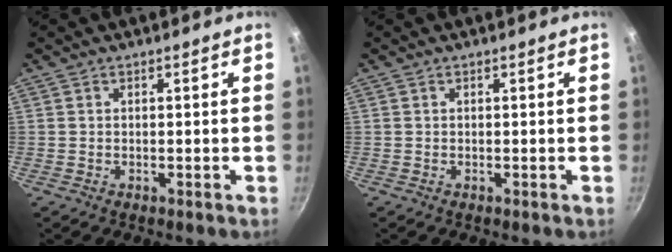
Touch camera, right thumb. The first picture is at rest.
{"total": 0.0}